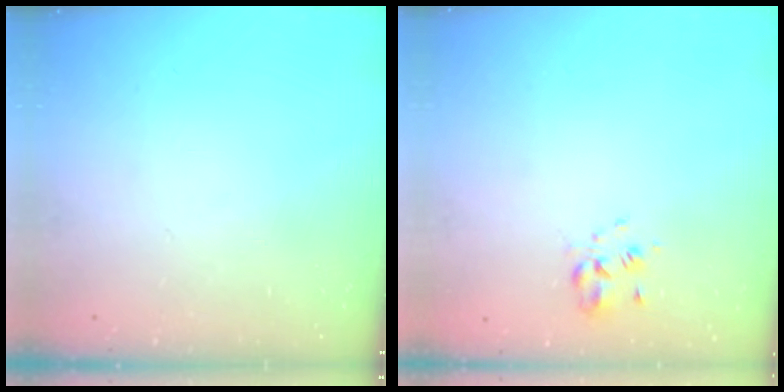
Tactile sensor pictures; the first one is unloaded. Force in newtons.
{"total": 2.3, "press": 2.1, "slide": 1.0}